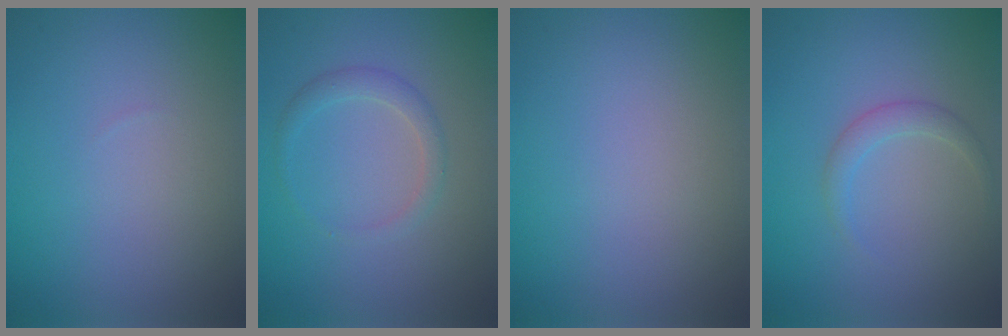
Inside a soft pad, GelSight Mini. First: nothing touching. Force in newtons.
{"total": 1.6, "press": 1.6, "slide": 0.1}
{"total": 0.0}
{"total": 1.5, "press": 1.5, "slide": 0.0}